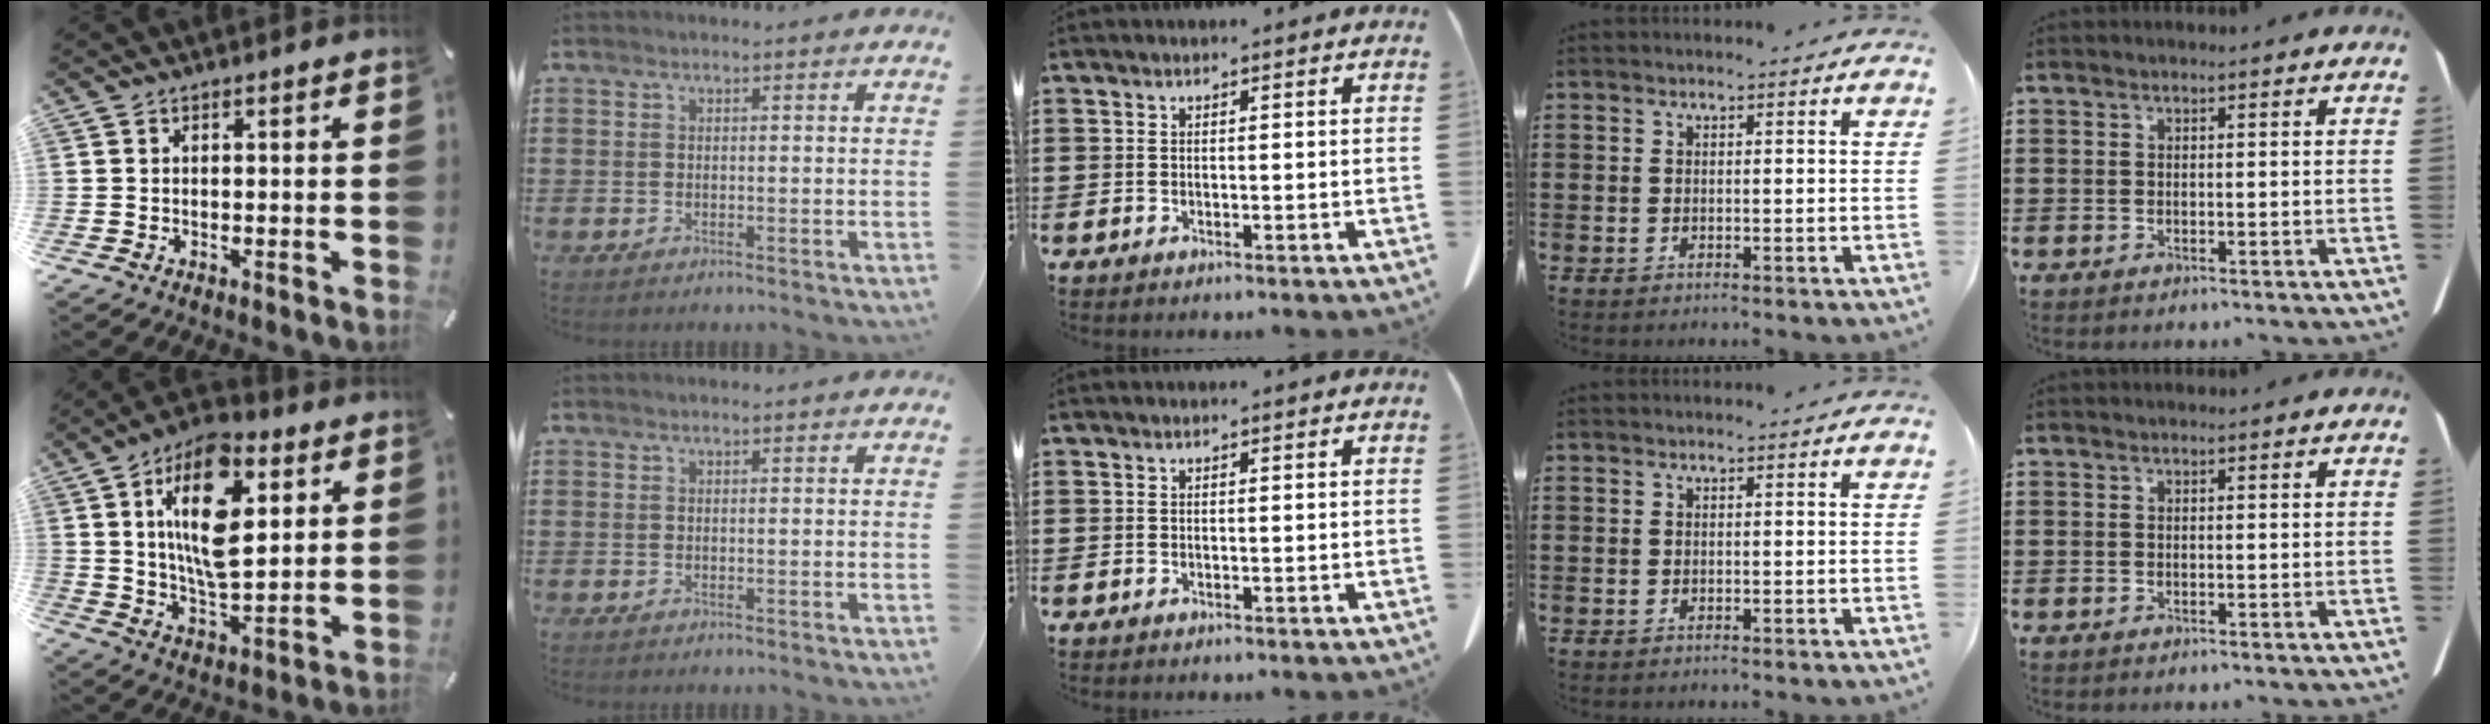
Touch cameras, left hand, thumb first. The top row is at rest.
{"thumb": {"total": 18.6, "force": [6.6, 9.4, 14.6], "torque": [-0.270, -0.011, 0.107]}}